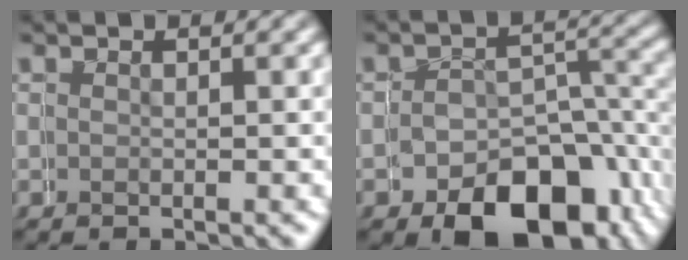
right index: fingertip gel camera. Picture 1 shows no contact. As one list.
[{"total": 7.8, "force": [-3.9, 5.2, 4.3], "torque": [-0.051, -0.016, -0.055]}]